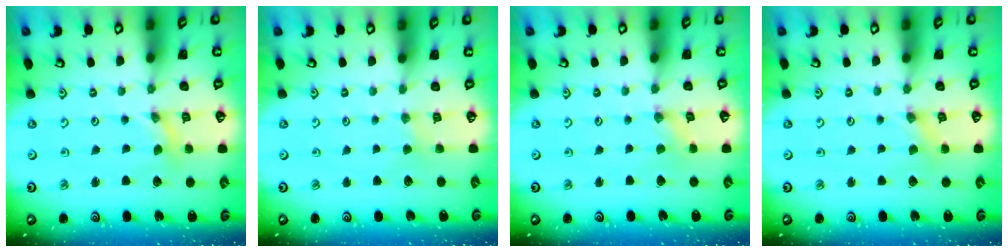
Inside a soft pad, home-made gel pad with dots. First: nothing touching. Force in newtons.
{"total": 1.4, "press": 1.4, "slide": 0.4}
{"total": 0.8, "press": 0.8, "slide": 0.2}
{"total": 2.2, "press": 2.2, "slide": 0.3}